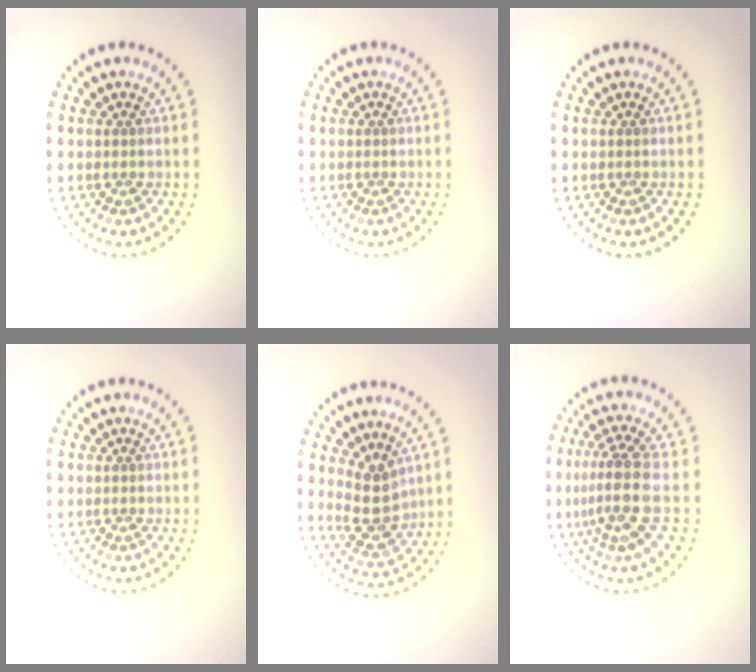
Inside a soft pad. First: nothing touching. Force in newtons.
{"total": 0.0}
{"total": 0.0}
{"total": 0.0}
{"total": 3.2, "press": 2.9, "slide": 1.5}
{"total": 4.1, "press": 3.2, "slide": 2.5}